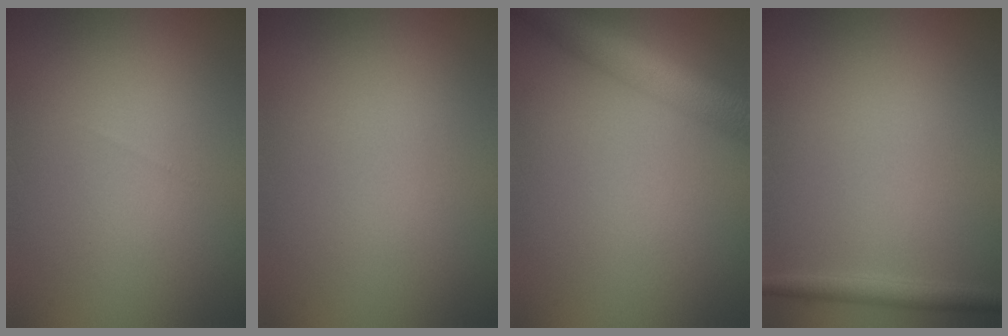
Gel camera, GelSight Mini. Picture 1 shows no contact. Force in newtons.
{"total": 0.0}
{"total": 6.0, "press": 6.0, "slide": 0.2}
{"total": 1.5, "press": 1.5, "slide": 0.1}